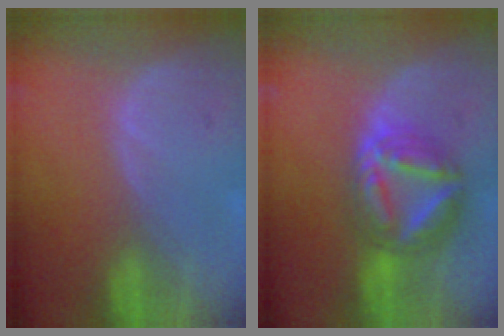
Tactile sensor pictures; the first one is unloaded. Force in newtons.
{"total": 9.0, "press": 8.9, "slide": 0.8}